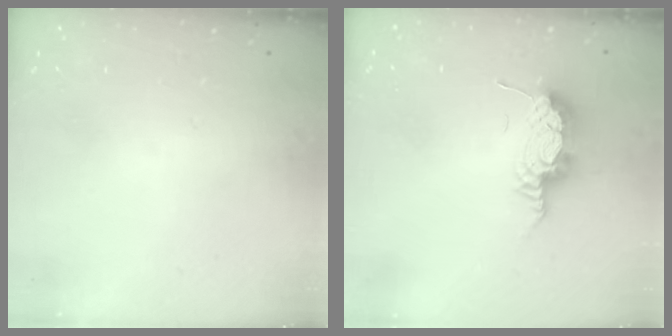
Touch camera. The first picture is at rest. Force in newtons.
{"total": 9.1, "press": 8.9, "slide": 2.1}